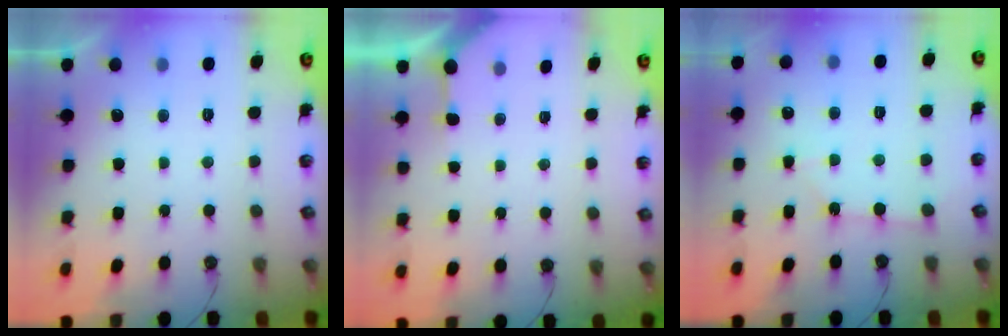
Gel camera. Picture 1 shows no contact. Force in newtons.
{"total": 2.0, "press": 2.0, "slide": 0.2}
{"total": 3.0, "press": 2.9, "slide": 0.4}